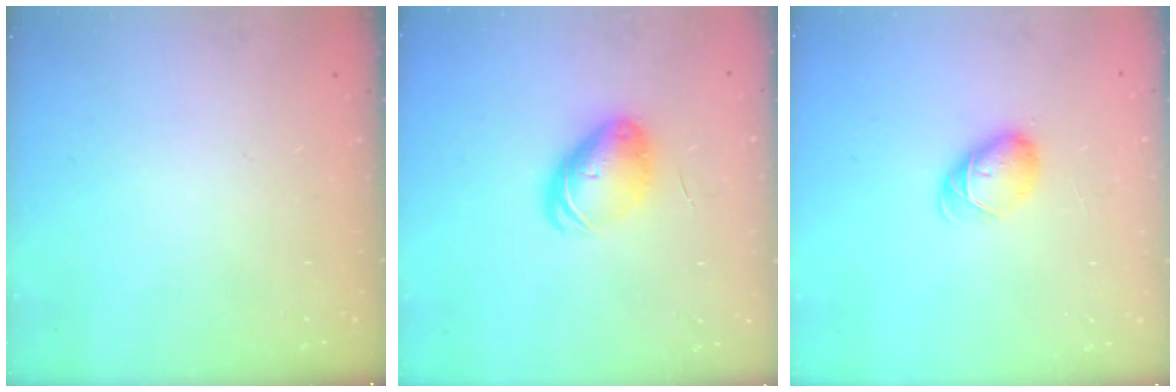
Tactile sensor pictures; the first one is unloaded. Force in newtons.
{"total": 9.3, "press": 9.2, "slide": 1.3}
{"total": 7.9, "press": 7.8, "slide": 0.9}